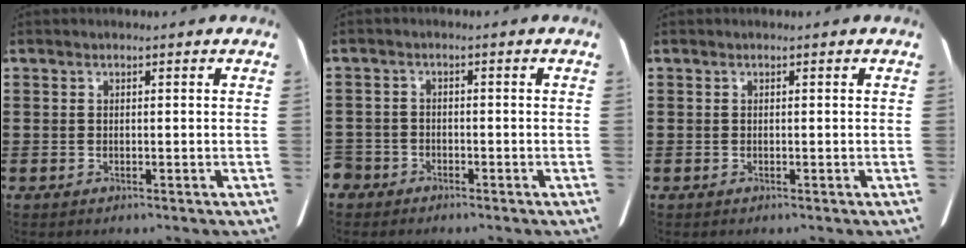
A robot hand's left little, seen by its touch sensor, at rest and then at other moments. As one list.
[{"total": 2.1, "force": [-1.8, 1.0, 0.2], "torque": [-0.016, -0.003, -0.043]}, {"total": 0.0}]